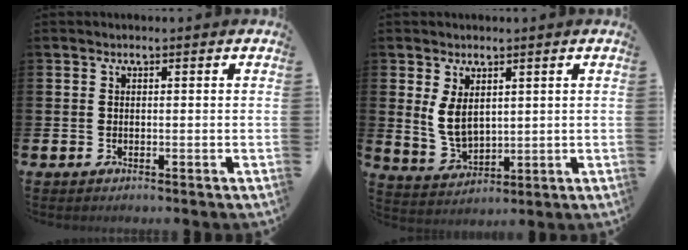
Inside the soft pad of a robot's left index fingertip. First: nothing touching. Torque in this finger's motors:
{"motor_torque": [0.27, 0.04, 0.31, 0.13]}